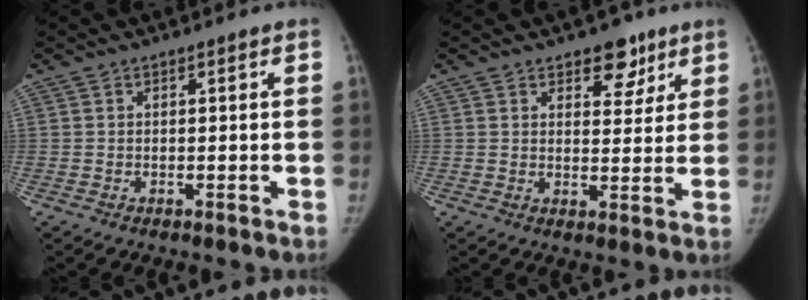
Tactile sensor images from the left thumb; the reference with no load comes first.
{"total": 6.5, "force": [4.1, 3.8, 3.2], "torque": [-0.008, -0.022, 0.057]}